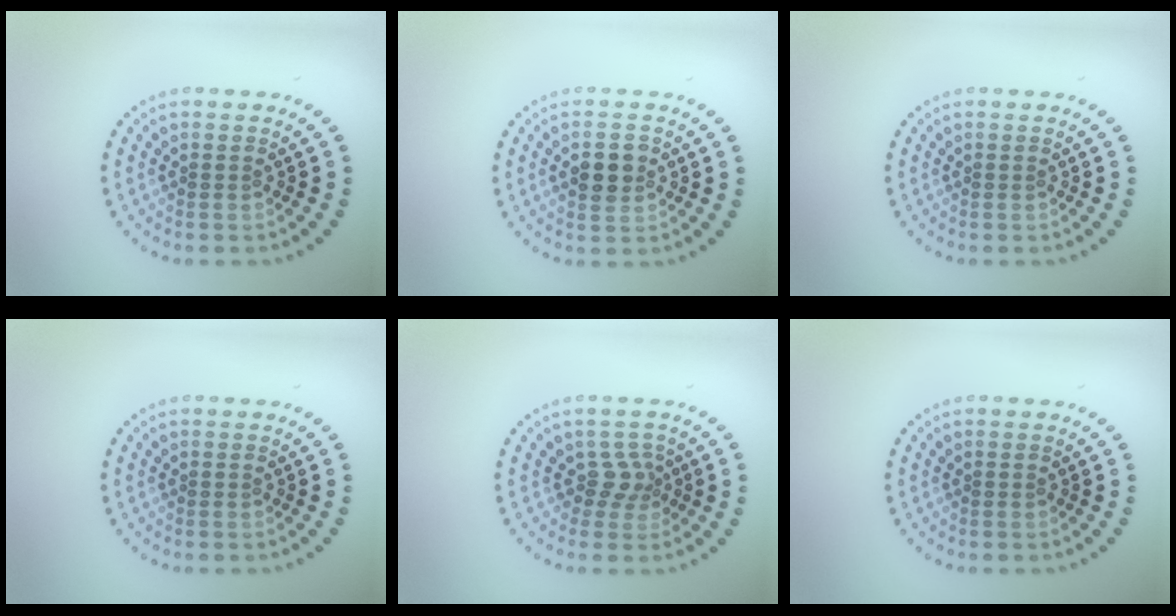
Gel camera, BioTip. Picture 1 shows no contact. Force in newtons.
{"total": 2.9, "press": 2.9, "slide": 0.0}
{"total": 0.0}
{"total": 0.0}
{"total": 1.9, "press": 1.3, "slide": 1.4}
{"total": 0.0}